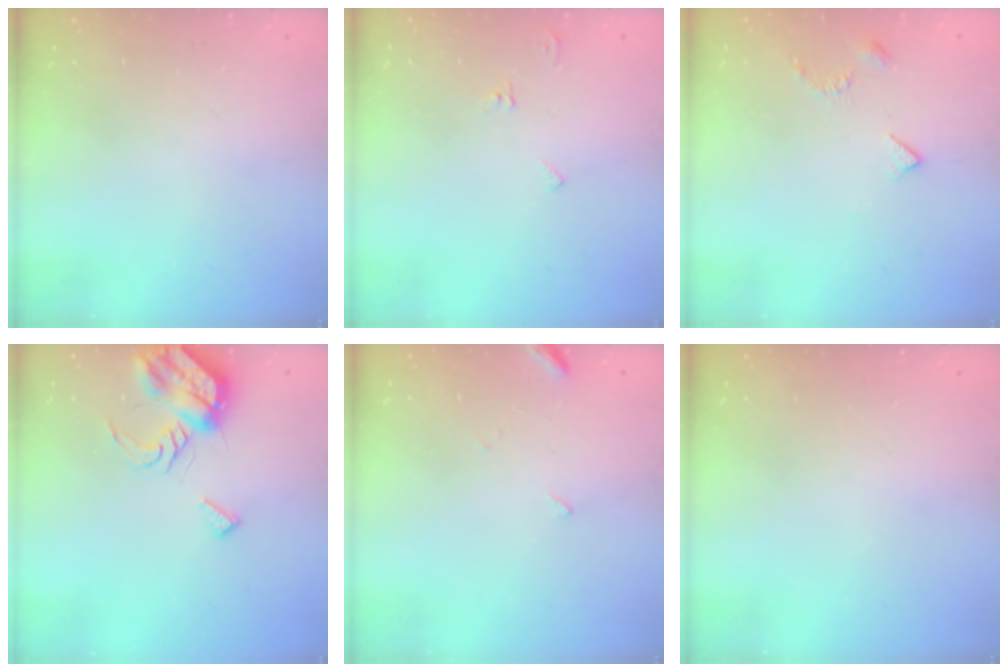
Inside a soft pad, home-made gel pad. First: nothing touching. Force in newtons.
{"total": 4.1, "press": 4.1, "slide": 0.5}
{"total": 4.4, "press": 4.3, "slide": 0.9}
{"total": 8.6, "press": 8.6, "slide": 0.6}
{"total": 4.0, "press": 4.0, "slide": 0.4}
{"total": 0.0}